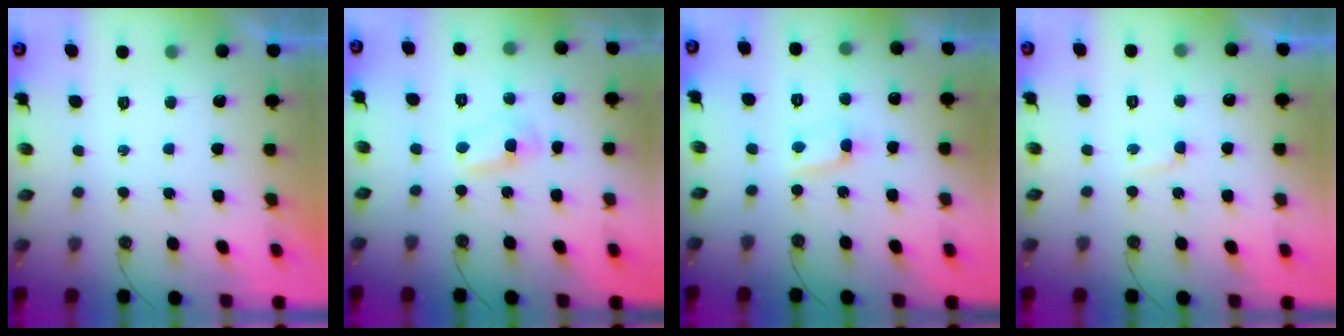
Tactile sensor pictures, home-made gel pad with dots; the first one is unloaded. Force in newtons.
{"total": 2.2, "press": 2.2, "slide": 0.3}
{"total": 1.8, "press": 1.8, "slide": 0.2}
{"total": 1.6, "press": 1.4, "slide": 0.7}